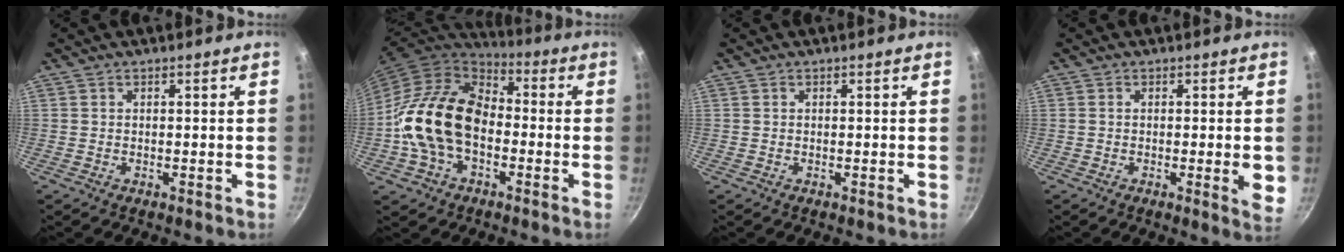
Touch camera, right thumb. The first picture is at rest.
{"total": 17.6, "force": [-2.4, 12.5, 12.2], "torque": [-0.198, 0.040, -0.055]}
{"total": 0.0}
{"total": 4.3, "force": [-0.5, 0.6, 4.2], "torque": [-0.052, -0.012, -0.008]}